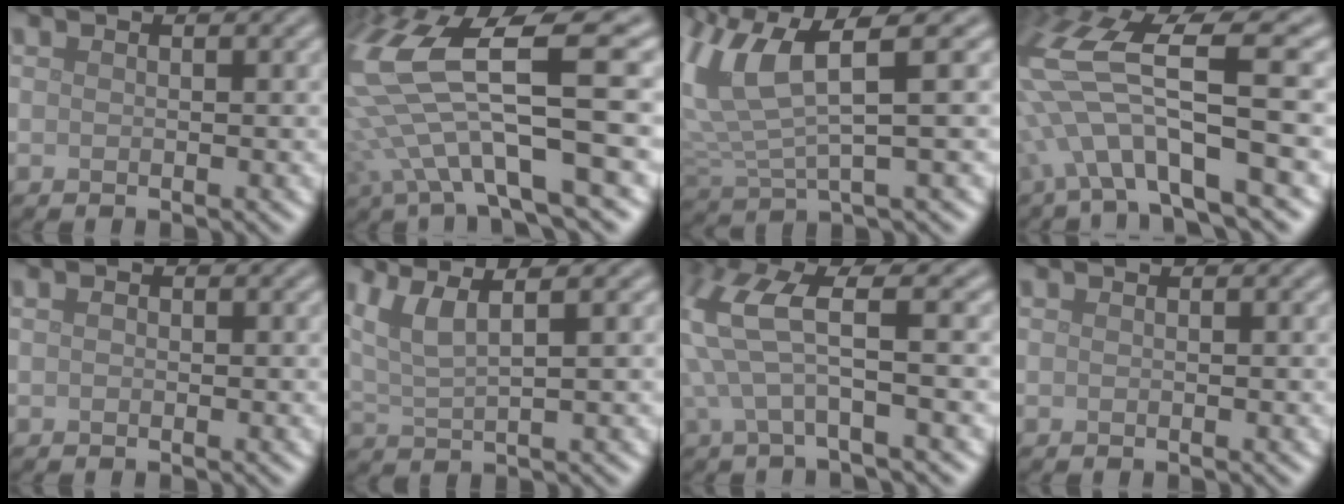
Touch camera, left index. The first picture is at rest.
{"total": 11.5, "force": [0.0, 3.7, 10.9], "torque": [-0.235, 0.005, 0.008]}
{"total": 6.9, "force": [2.8, 2.0, 5.9], "torque": [-0.142, 0.006, 0.056]}
{"total": 11.6, "force": [-0.8, 3.5, 11.0], "torque": [-0.231, 0.012, -0.011]}
{"total": 0.5, "force": [0.1, 0.4, 0.3], "torque": [-0.007, 0.000, 0.001]}
{"total": 4.4, "force": [2.3, 1.2, 3.5], "torque": [-0.068, 0.011, 0.046]}
{"total": 6.0, "force": [1.6, 1.2, 5.7], "torque": [-0.134, 0.010, 0.032]}
{"total": 0.0}